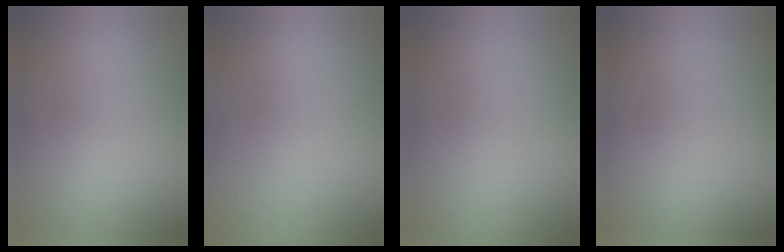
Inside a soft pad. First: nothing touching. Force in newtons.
{"total": 7.8}
{"total": 1.2}
{"total": 0.0}